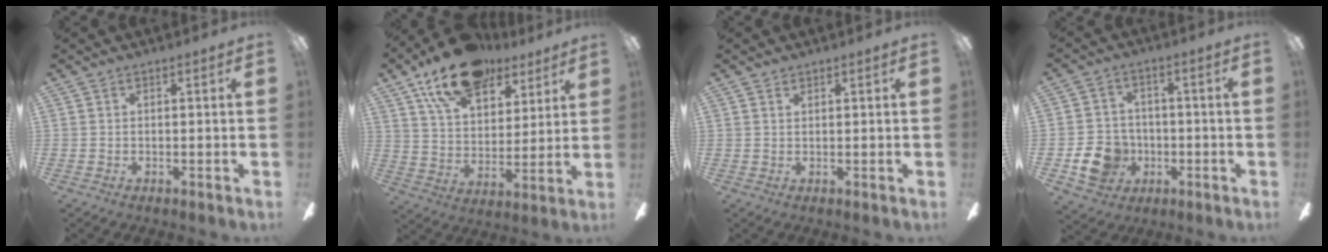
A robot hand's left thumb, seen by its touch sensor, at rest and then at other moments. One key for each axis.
{"total": 17.2, "fx": 11.9, "fy": 8.8, "fz": 8.7, "tx": -0.150, "ty": -0.054, "tz": 0.213}
{"total": 0.9, "fx": 0.8, "fy": 0.4, "fz": 0.3, "tx": -0.006, "ty": 0.002, "tz": 0.014}
{"total": 10.1, "fx": -3.5, "fy": 8.5, "fz": 4.3, "tx": -0.096, "ty": 0.024, "tz": -0.062}